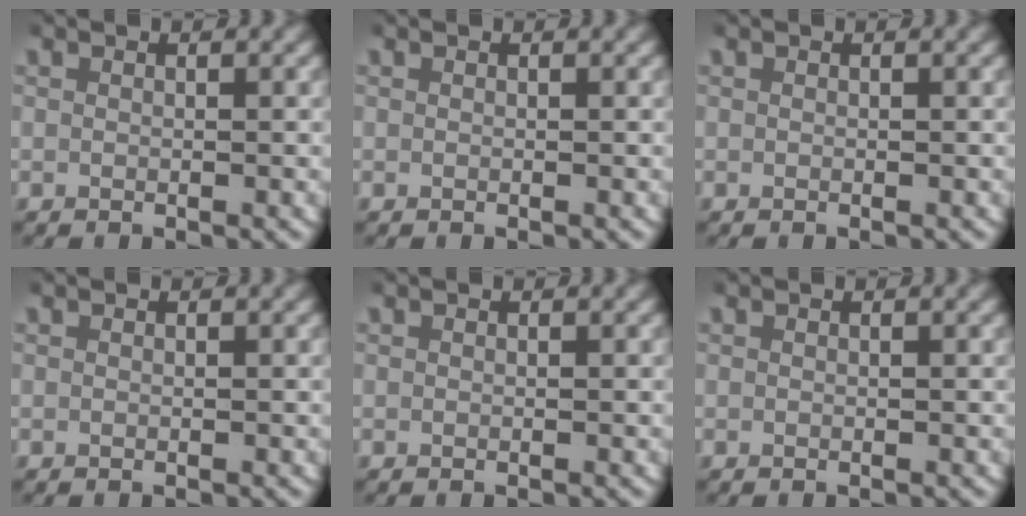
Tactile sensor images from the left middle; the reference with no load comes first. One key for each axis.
{"total": 0.0}
{"total": 0.0}
{"total": 0.0}
{"total": 0.0}
{"total": 0.0}